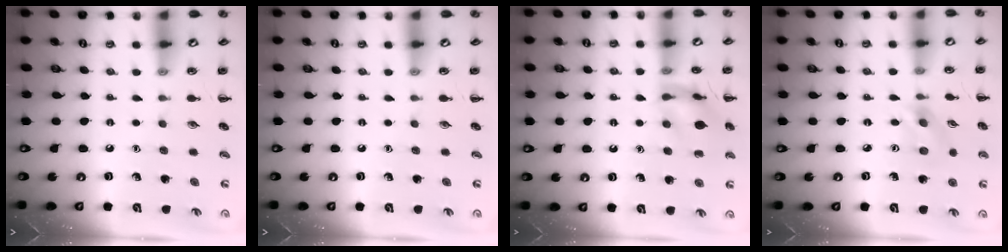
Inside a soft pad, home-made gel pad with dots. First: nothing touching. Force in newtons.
{"total": 0.0}
{"total": 13.0, "press": 12.9, "slide": 1.2}
{"total": 3.3, "press": 3.2, "slide": 0.7}